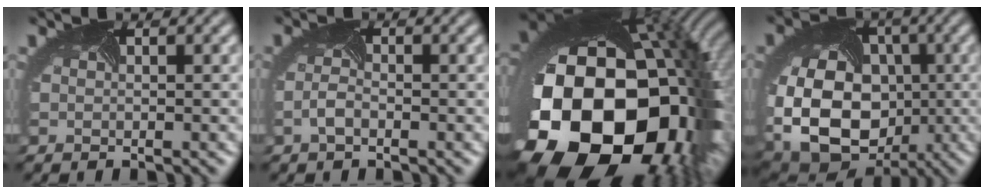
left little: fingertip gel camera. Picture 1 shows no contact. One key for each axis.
{"total": 1.1, "fx": -0.8, "fy": 0.3, "fz": 0.7, "tx": -0.029, "ty": -0.001, "tz": -0.017}
{"total": 22.5, "fx": -5.2, "fy": 16.0, "fz": 14.9, "tx": -0.325, "ty": -0.097, "tz": -0.049}
{"total": 15.2, "fx": -2.0, "fy": 11.8, "fz": 9.4, "tx": -0.181, "ty": -0.038, "tz": -0.028}